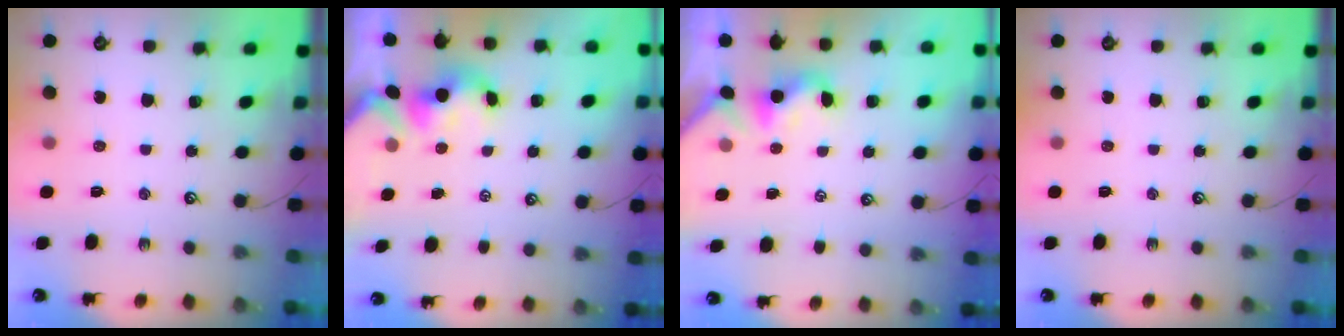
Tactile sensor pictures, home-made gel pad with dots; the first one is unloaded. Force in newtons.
{"total": 1.6, "press": 1.4, "slide": 0.7}
{"total": 2.0, "press": 2.0, "slide": 0.5}
{"total": 0.0}